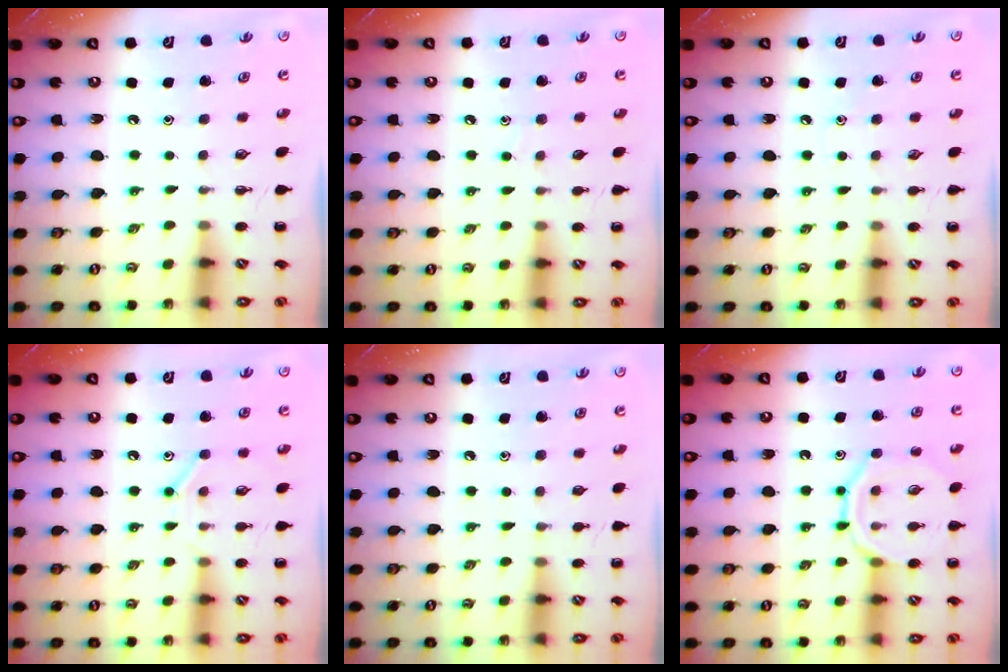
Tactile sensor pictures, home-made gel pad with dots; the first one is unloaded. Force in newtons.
{"total": 2.5, "press": 2.3, "slide": 0.9}
{"total": 4.7, "press": 4.4, "slide": 1.7}
{"total": 8.4, "press": 8.4, "slide": 0.6}
{"total": 2.6, "press": 2.4, "slide": 1.0}
{"total": 11.7, "press": 11.7, "slide": 0.8}